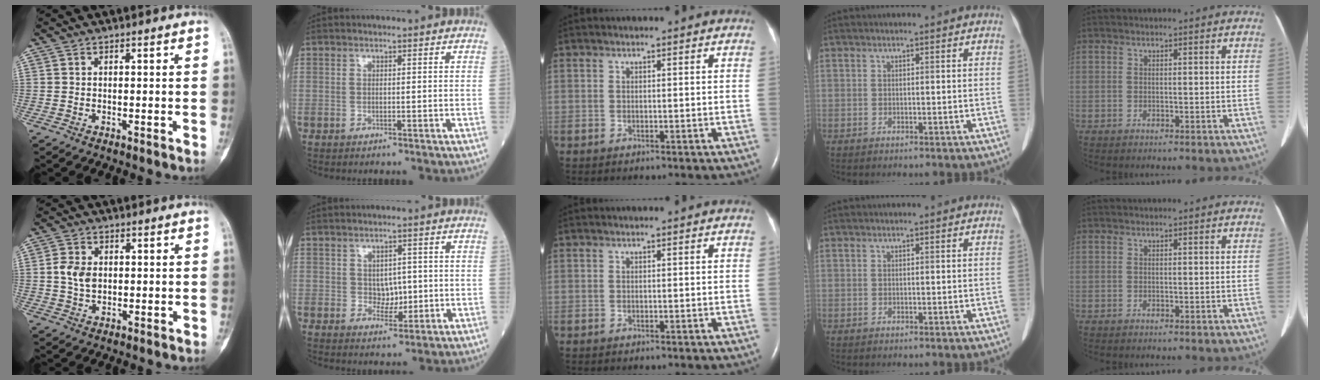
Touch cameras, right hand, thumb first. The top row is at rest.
{"thumb": {"total": 5.3, "force": [0.5, 3.9, 3.6], "torque": [-0.059, 0.002, 0.008]}, "index": {"total": 3.3, "force": [-0.1, 2.3, 2.4], "torque": [-0.028, 0.002, 0.003]}}